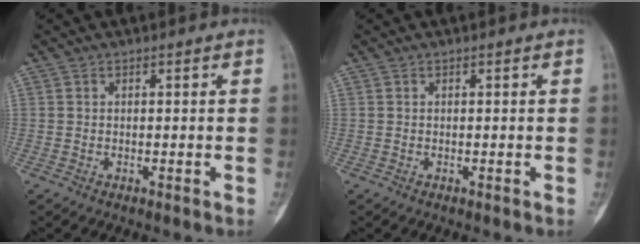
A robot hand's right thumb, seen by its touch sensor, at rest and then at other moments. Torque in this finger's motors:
{"motor_torque": [0.11, 0.05, 0.00, 0.00, 0.00]}